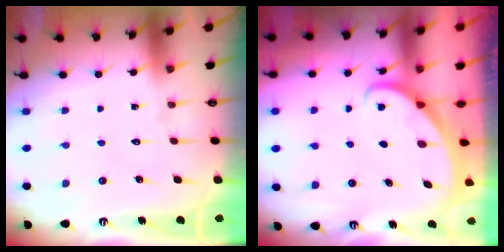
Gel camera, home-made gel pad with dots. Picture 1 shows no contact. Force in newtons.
{"total": 1.2, "press": 1.2, "slide": 0.0}